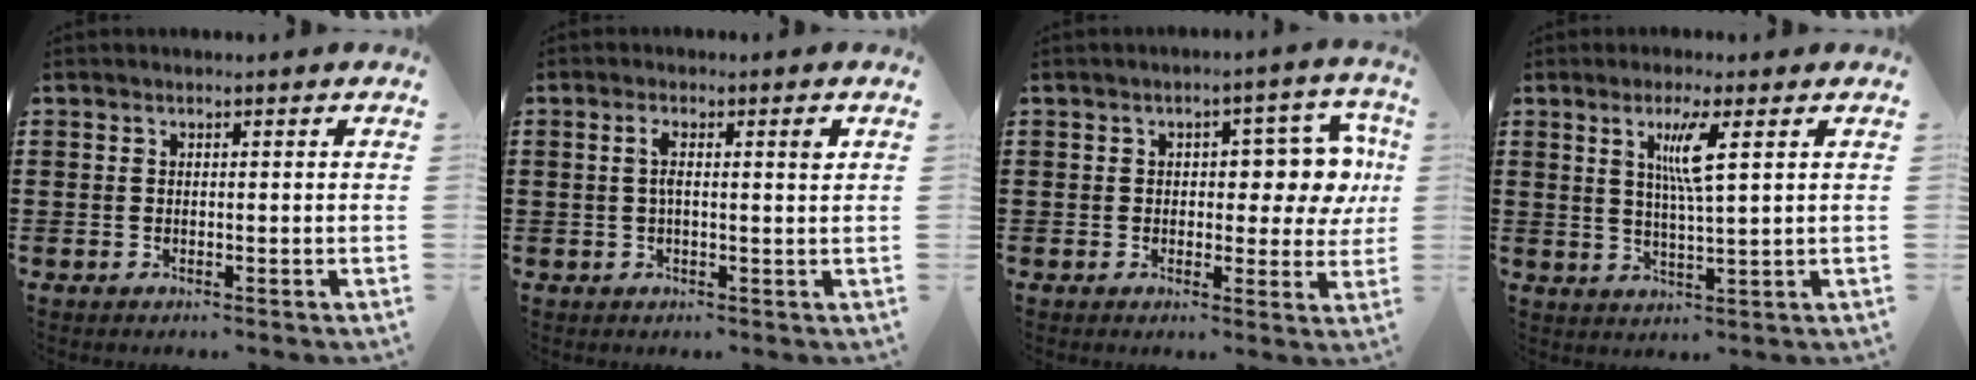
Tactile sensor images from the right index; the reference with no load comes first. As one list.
[{"total": 2.8, "force": [0.5, 0.2, 2.8], "torque": [-0.054, 0.002, 0.005]}, {"total": 7.8, "force": [1.2, 4.2, 6.5], "torque": [-0.079, -0.005, 0.009]}, {"total": 5.4, "force": [2.1, 0.3, 5.0], "torque": [-0.104, 0.002, 0.031]}]